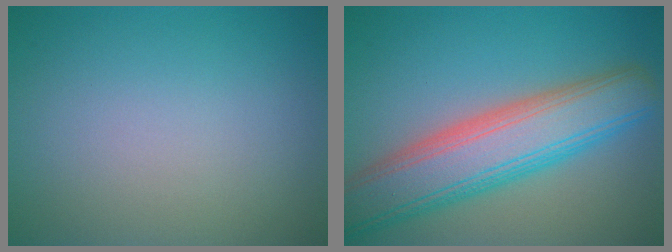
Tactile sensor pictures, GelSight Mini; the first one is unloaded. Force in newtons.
{"total": 8.9, "press": 8.9, "slide": 0.2}